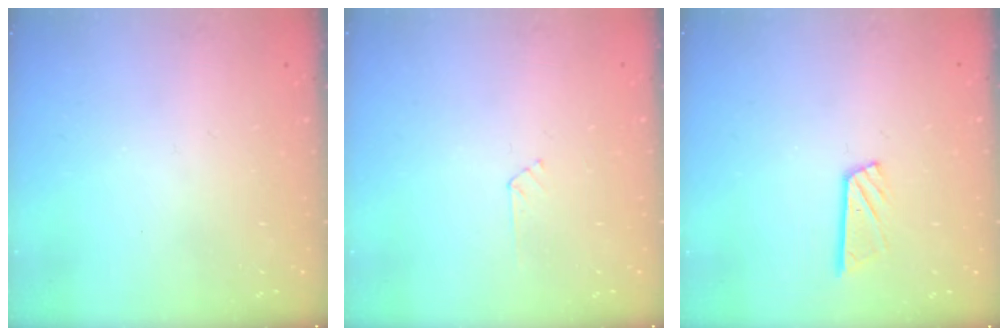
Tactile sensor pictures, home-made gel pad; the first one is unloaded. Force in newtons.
{"total": 3.0, "press": 3.0, "slide": 0.3}
{"total": 7.3, "press": 7.3, "slide": 0.4}